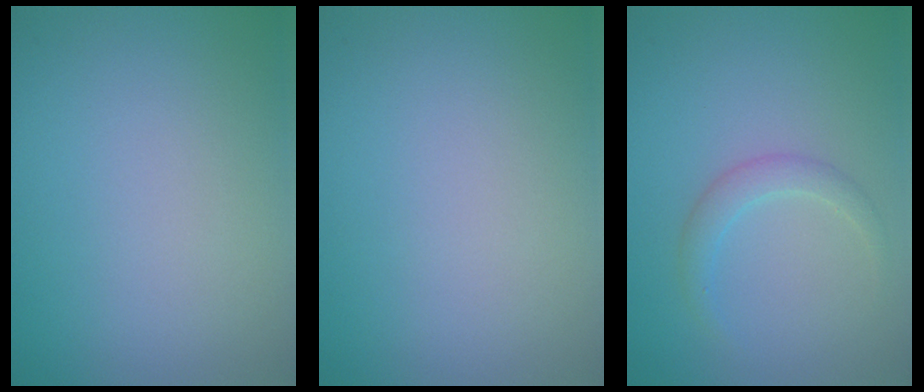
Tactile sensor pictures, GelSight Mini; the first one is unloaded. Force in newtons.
{"total": 0.0}
{"total": 1.7, "press": 1.7, "slide": 0.2}